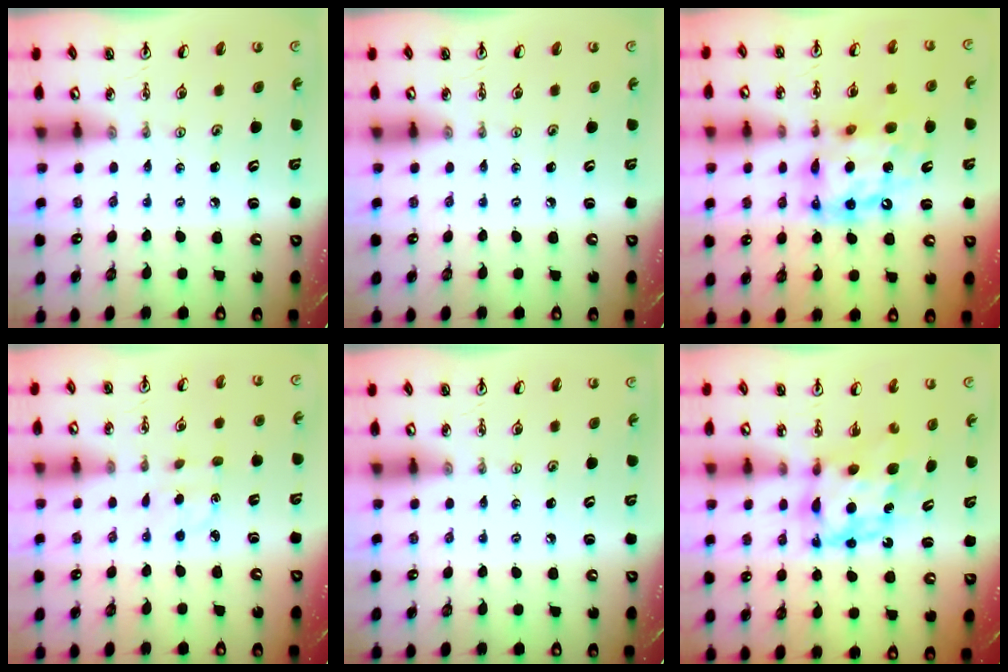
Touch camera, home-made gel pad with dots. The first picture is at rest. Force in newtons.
{"total": 0.0}
{"total": 13.5, "press": 13.4, "slide": 1.5}
{"total": 1.7, "press": 1.6, "slide": 0.6}
{"total": 0.0}
{"total": 7.6, "press": 7.6, "slide": 0.4}